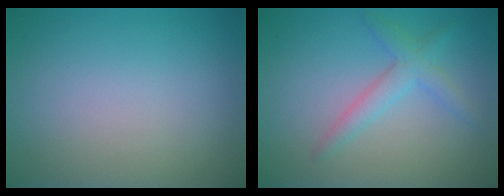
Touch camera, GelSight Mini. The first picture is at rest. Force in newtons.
{"total": 2.5, "press": 2.5, "slide": 0.1}